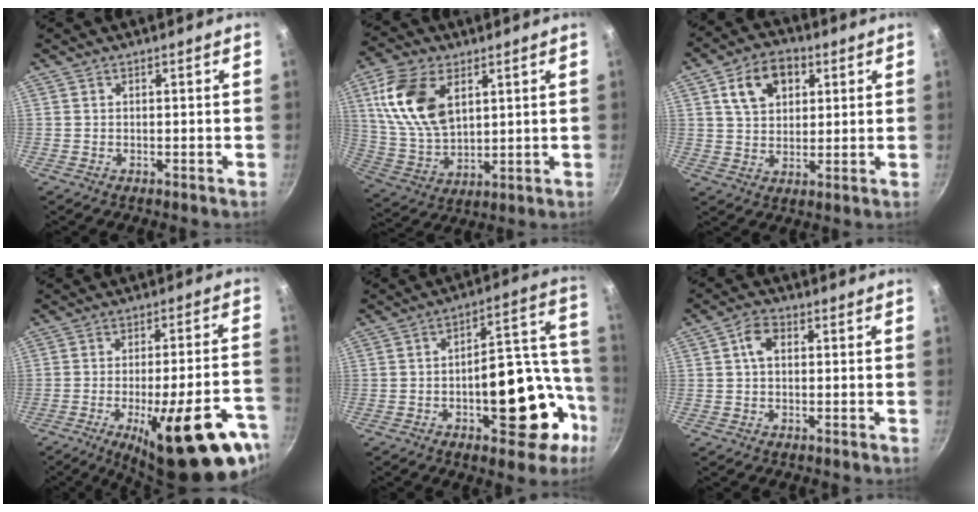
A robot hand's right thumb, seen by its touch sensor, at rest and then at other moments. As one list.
[{"total": 15.6, "force": [5.4, 9.3, 11.3], "torque": [-0.202, -0.015, 0.115]}, {"total": 10.5, "force": [3.9, 7.3, 6.4], "torque": [-0.083, 0.005, 0.061]}, {"total": 24.4, "force": [-11.5, 7.0, 20.4], "torque": [-0.241, 0.034, -0.157]}, {"total": 20.3, "force": [-6.7, 10.3, 16.1], "torque": [-0.157, 0.074, -0.085]}, {"total": 4.4, "force": [0.7, 3.0, 3.1], "torque": [-0.048, 0.011, 0.006]}]